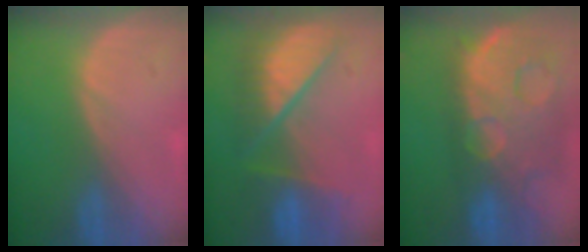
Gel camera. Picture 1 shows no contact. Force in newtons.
{"total": 9.0, "press": 9.0, "slide": 0.9}
{"total": 14.5, "press": 11.7, "slide": 8.4}